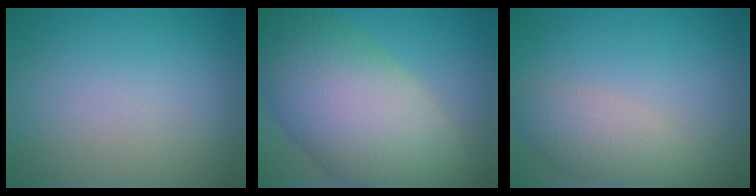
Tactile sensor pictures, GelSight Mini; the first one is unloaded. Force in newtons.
{"total": 12.9, "press": 12.9, "slide": 0.5}
{"total": 3.1, "press": 3.1, "slide": 0.3}